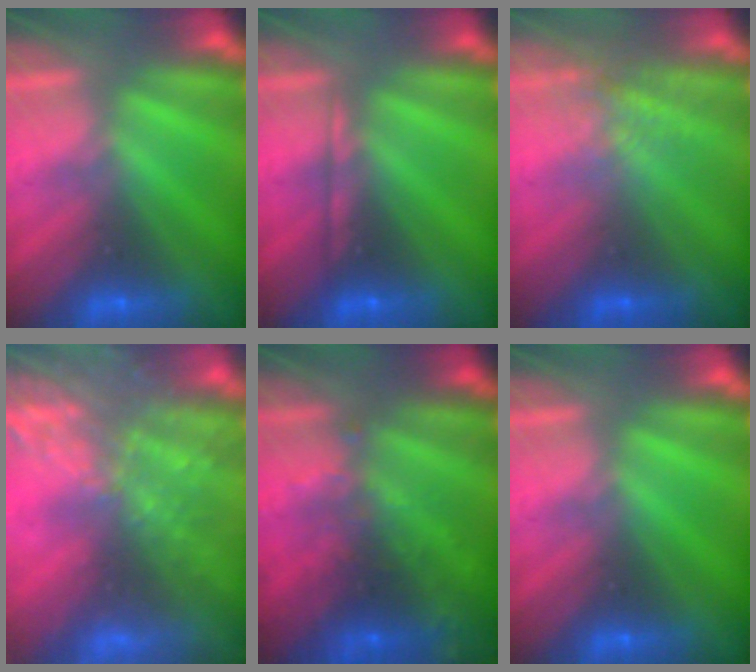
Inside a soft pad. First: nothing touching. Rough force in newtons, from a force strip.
{"total": 2.1}
{"total": 1.3}
{"total": 8.3}
{"total": 8.5}
{"total": 0.0}